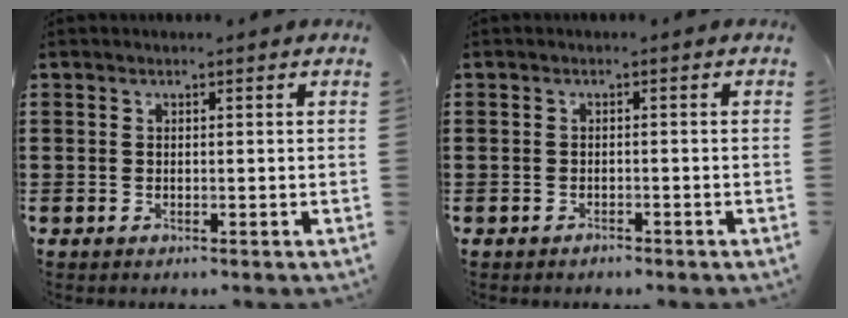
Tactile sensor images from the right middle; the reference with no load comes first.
{"total": 0.9, "force": [-0.8, 0.2, 0.0], "torque": [-0.003, 0.000, -0.018]}